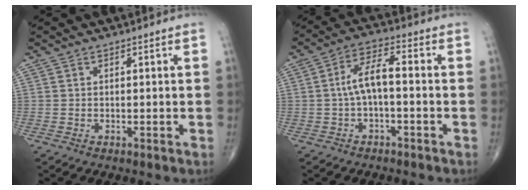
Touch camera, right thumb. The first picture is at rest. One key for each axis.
{"total": 6.6, "fx": -0.7, "fy": 2.5, "fz": 6.0, "tx": -0.114, "ty": 0.031, "tz": -0.019}